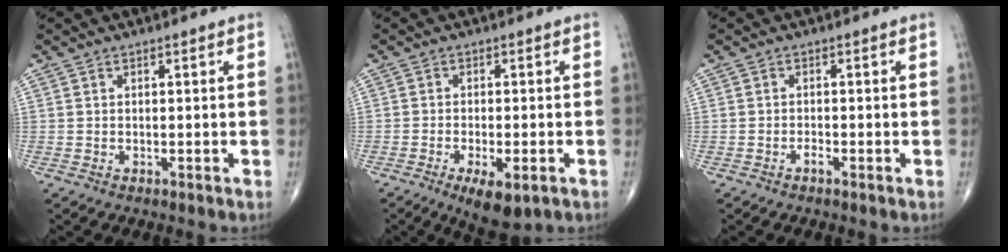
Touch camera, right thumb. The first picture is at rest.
{"total": 7.6, "force": [-3.6, 2.8, 6.0], "torque": [-0.091, -0.005, -0.052]}
{"total": 1.1, "force": [-0.8, 0.3, 0.7], "torque": [-0.016, 0.002, -0.016]}